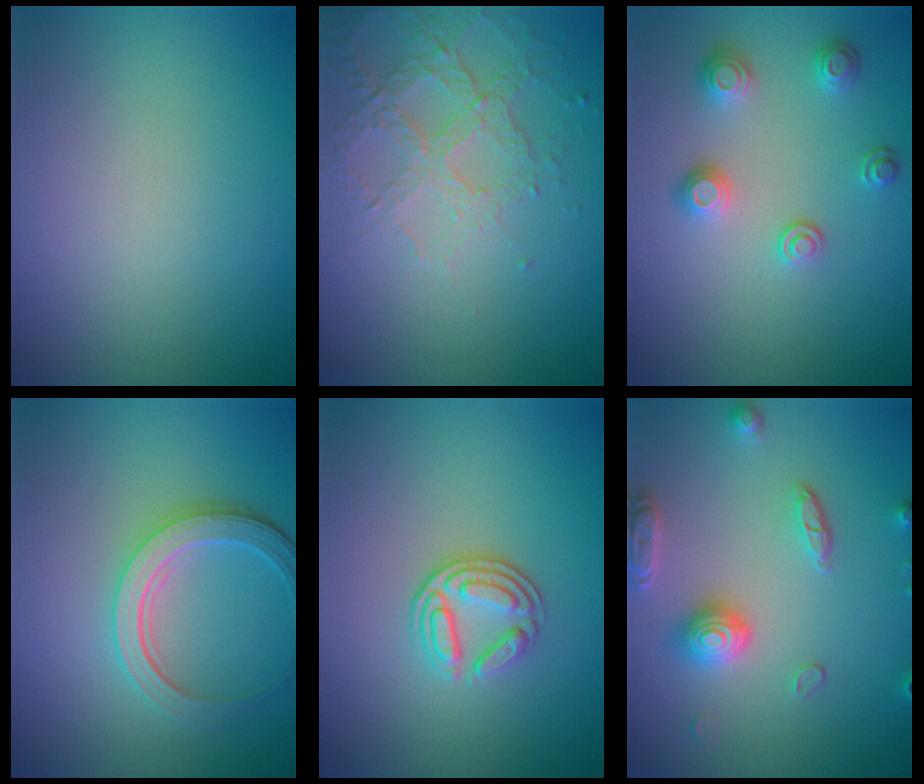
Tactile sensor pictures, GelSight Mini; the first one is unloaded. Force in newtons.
{"total": 4.2, "press": 3.2, "slide": 2.8}
{"total": 2.5, "press": 2.3, "slide": 0.9}
{"total": 4.6, "press": 3.5, "slide": 3.0}
{"total": 3.4, "press": 2.5, "slide": 2.2}
{"total": 4.1, "press": 3.5, "slide": 2.1}